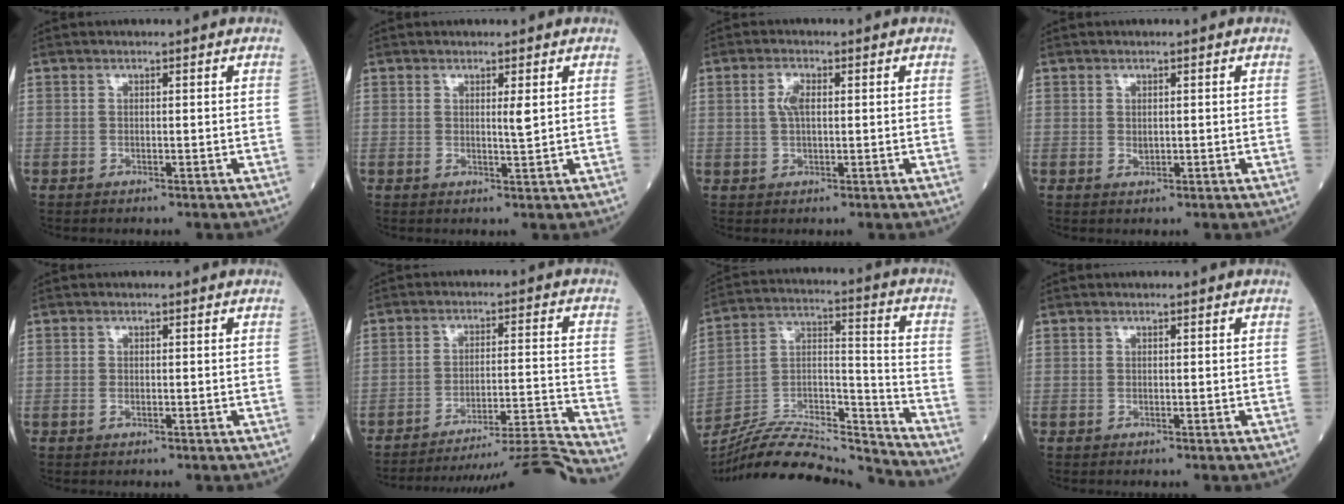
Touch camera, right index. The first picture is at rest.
{"total": 1.5, "force": [0.5, -0.1, 1.4], "torque": [-0.026, -0.004, 0.007]}
{"total": 2.9, "force": [0.5, 1.2, 2.6], "torque": [-0.055, 0.007, 0.011]}
{"total": 0.9, "force": [0.0, 0.6, 0.7], "torque": [-0.011, -0.003, 0.002]}
{"total": 0.5, "force": [-0.2, 0.3, 0.4], "torque": [-0.008, 0.000, -0.003]}
{"total": 15.5, "force": [-14.6, -4.3, 2.7], "torque": [-0.013, 0.003, -0.219]}
{"total": 19.2, "force": [-18.6, 1.4, 4.7], "torque": [-0.091, 0.033, -0.315]}
{"total": 0.0}